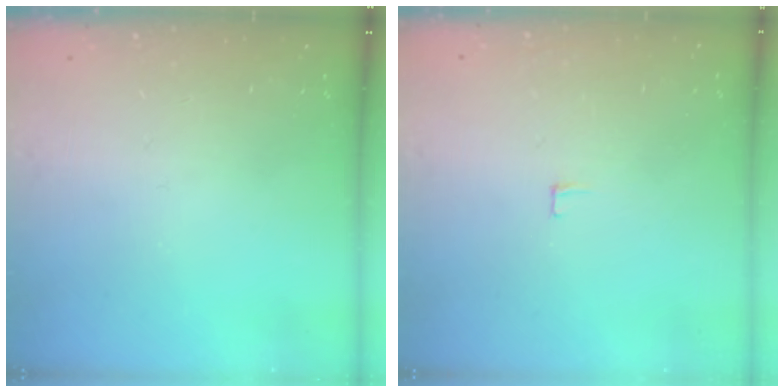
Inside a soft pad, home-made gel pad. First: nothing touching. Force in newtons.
{"total": 3.4, "press": 3.3, "slide": 0.3}